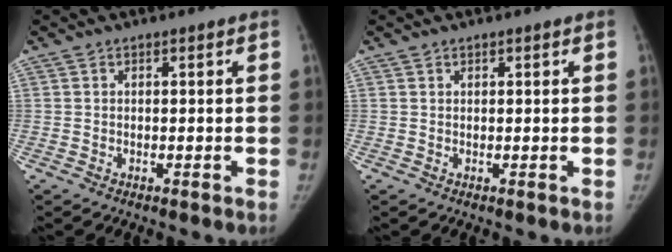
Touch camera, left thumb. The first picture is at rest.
{"total": 0.6, "force": [0.4, 0.4, 0.1], "torque": [0.007, -0.002, 0.005]}